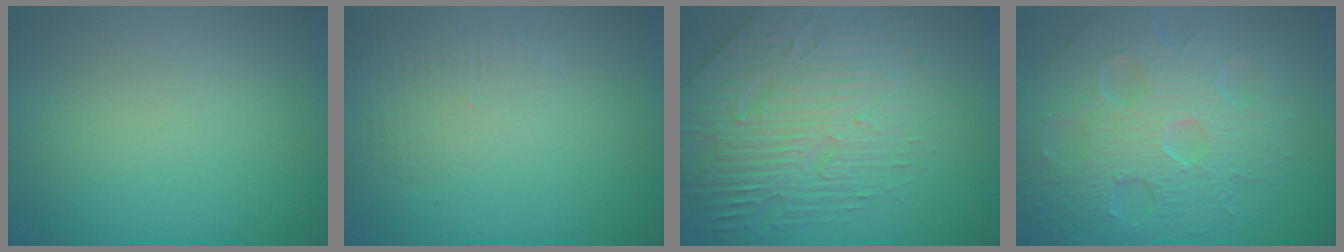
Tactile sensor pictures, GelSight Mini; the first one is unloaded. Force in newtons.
{"total": 1.4, "press": 0.1, "slide": 1.4}
{"total": 6.6, "press": 5.2, "slide": 4.0}
{"total": 8.8, "press": 6.1, "slide": 6.4}